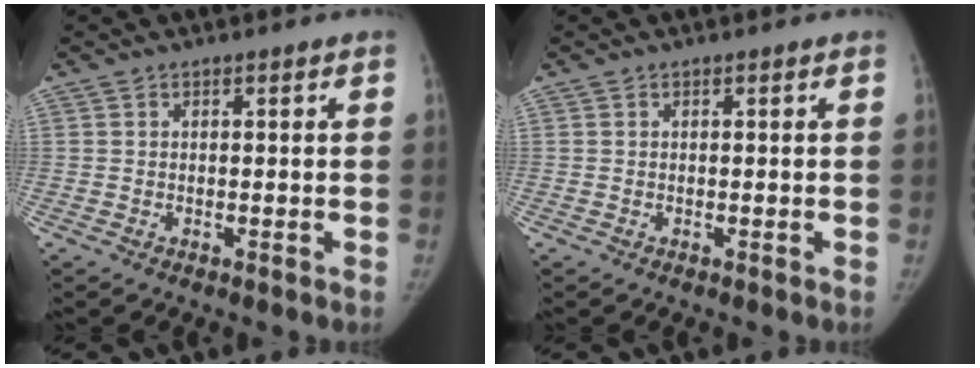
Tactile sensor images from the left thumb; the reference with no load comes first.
{"total": 0.0}